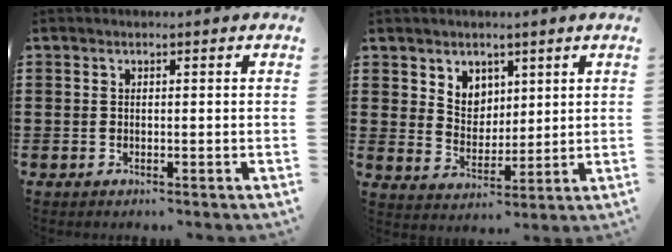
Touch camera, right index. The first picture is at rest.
{"total": 5.1, "force": [3.4, 3.8, 0.4], "torque": [-0.030, 0.004, 0.063]}